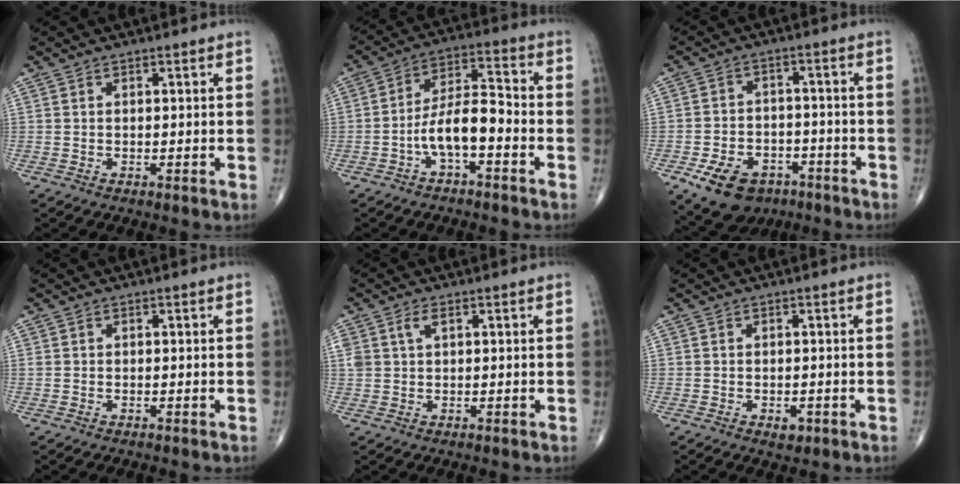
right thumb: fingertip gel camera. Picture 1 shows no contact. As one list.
[{"total": 9.2, "force": [-3.4, 3.5, 7.7], "torque": [-0.136, 0.045, -0.067]}, {"total": 12.2, "force": [-6.7, 8.2, 6.0], "torque": [-0.087, 0.034, -0.099]}, {"total": 0.0}, {"total": 3.1, "force": [1.3, 1.7, 2.2], "torque": [-0.052, 0.008, 0.029]}, {"total": 2.0, "force": [-0.9, 1.2, 1.3], "torque": [-0.014, 0.000, -0.008]}]